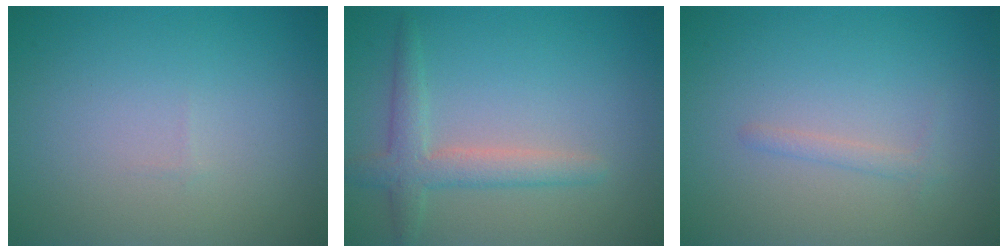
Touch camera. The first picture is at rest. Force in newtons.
{"total": 3.0, "press": 3.0, "slide": 0.1}
{"total": 1.0, "press": 1.0, "slide": 0.0}